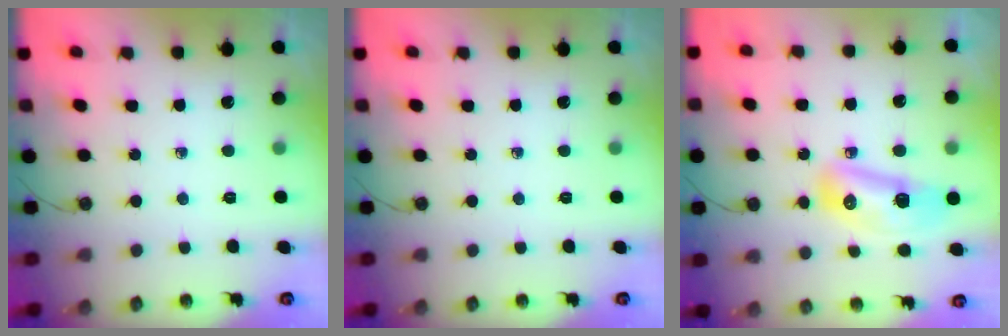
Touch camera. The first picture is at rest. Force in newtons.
{"total": 0.0}
{"total": 11.6, "press": 11.5, "slide": 1.4}